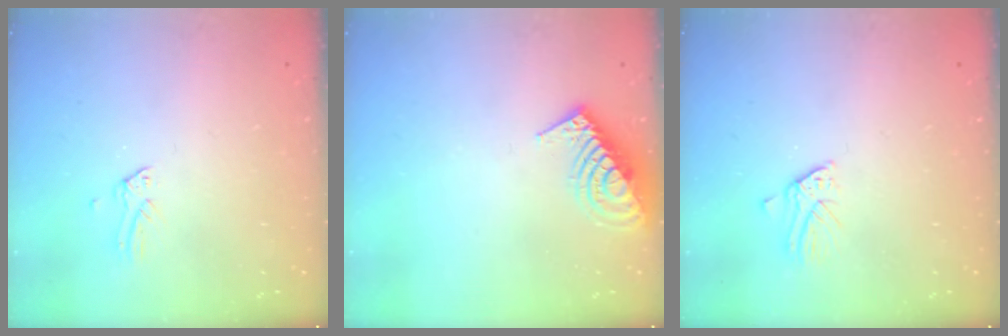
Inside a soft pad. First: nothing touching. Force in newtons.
{"total": 14.3, "press": 14.3, "slide": 0.4}
{"total": 1.4, "press": 1.4, "slide": 0.2}